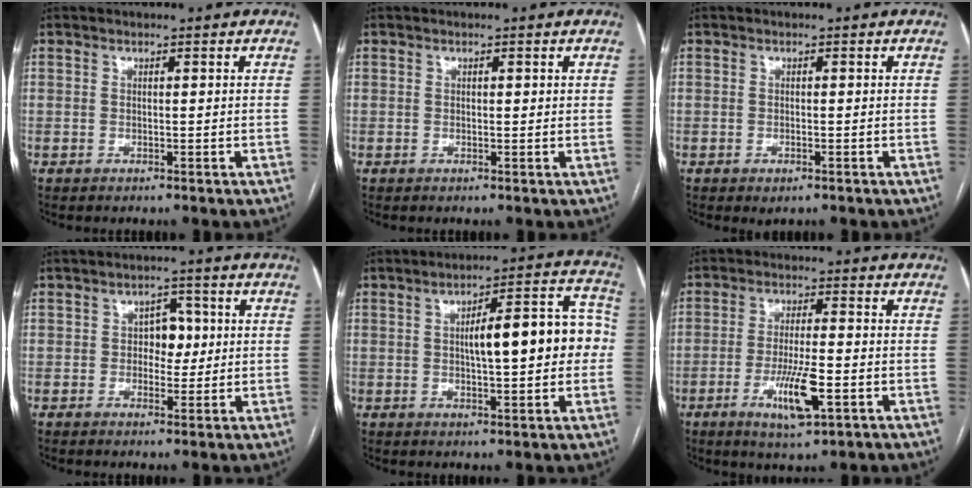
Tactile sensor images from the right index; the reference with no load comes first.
{"total": 0.6, "force": [0.3, 0.3, 0.5], "torque": [-0.006, 0.001, 0.002]}
{"total": 1.4, "force": [-0.7, 0.5, 1.0], "torque": [-0.014, -0.002, -0.004]}
{"total": 4.2, "force": [0.3, 2.8, 3.1], "torque": [-0.039, 0.012, 0.005]}
{"total": 13.0, "force": [0.5, 3.5, 12.5], "torque": [-0.168, 0.041, 0.011]}
{"total": 8.4, "force": [-3.1, 1.4, 7.6], "torque": [-0.142, -0.012, -0.050]}